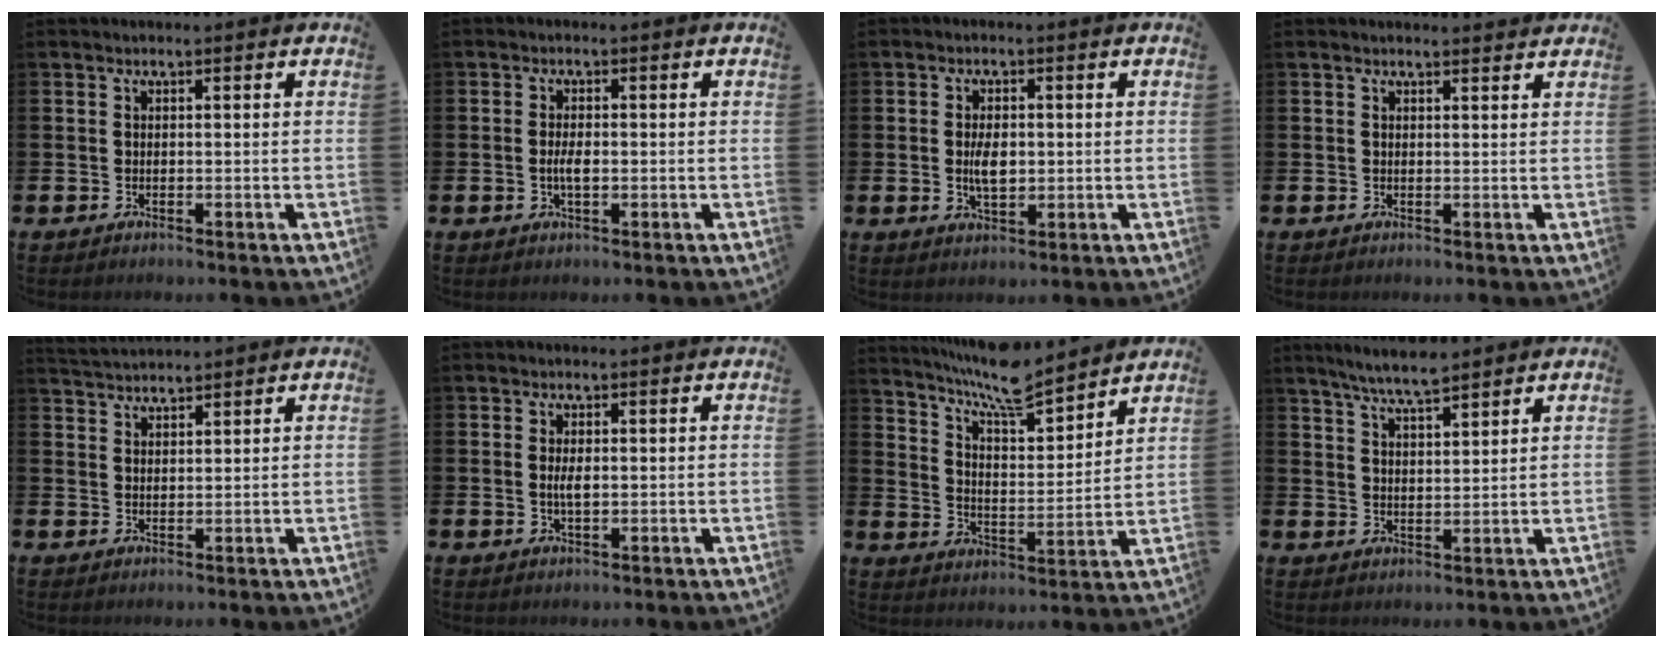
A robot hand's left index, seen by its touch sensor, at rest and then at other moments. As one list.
[{"total": 2.4, "force": [-0.3, 0.9, 2.1], "torque": [-0.031, -0.002, -0.009]}, {"total": 3.9, "force": [0.1, 2.1, 3.3], "torque": [-0.047, 0.000, -0.003]}, {"total": 1.1, "force": [1.1, 0.0, 0.1], "torque": [0.006, -0.004, 0.018]}, {"total": 2.8, "force": [2.8, 0.3, 0.1], "torque": [-0.006, -0.010, 0.052]}, {"total": 2.1, "force": [0.1, 0.9, 1.9], "torque": [-0.037, 0.002, 0.000]}, {"total": 8.7, "force": [8.2, 1.1, 2.8], "torque": [-0.080, -0.052, 0.148]}, {"total": 5.7, "force": [5.4, 0.5, 1.9], "torque": [-0.048, -0.019, 0.096]}]